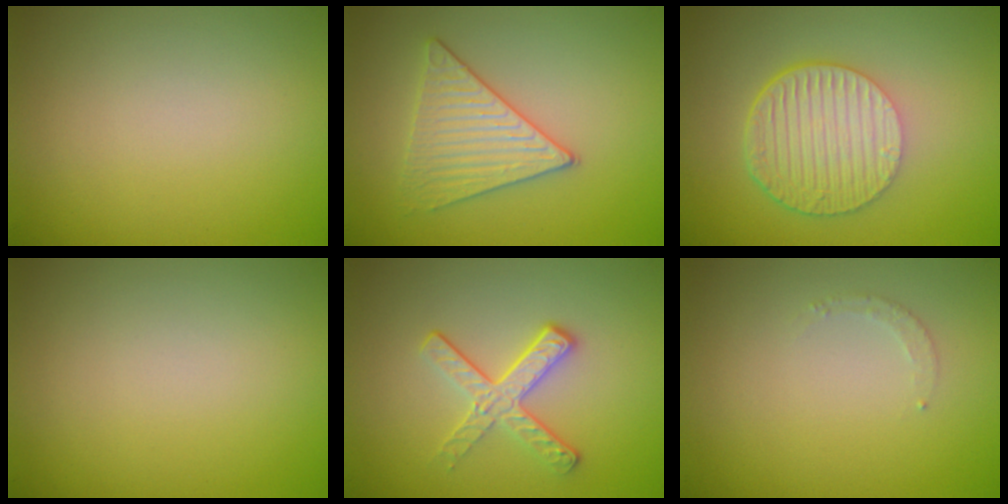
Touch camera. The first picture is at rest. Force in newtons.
{"total": 3.2, "press": 3.2, "slide": 0.3}
{"total": 6.6, "press": 4.4, "slide": 4.9}
{"total": 0.0}
{"total": 3.1, "press": 2.6, "slide": 1.8}
{"total": 0.9, "press": 0.9, "slide": 0.2}